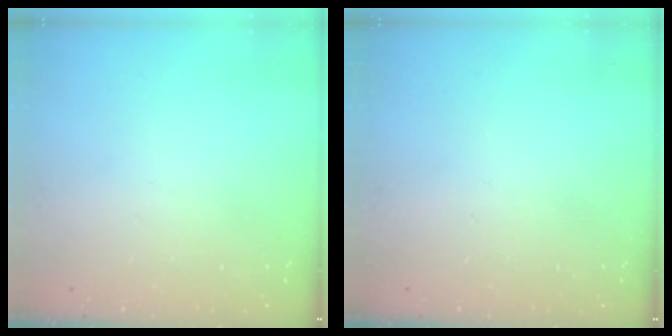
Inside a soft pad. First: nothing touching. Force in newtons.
{"total": 0.0}